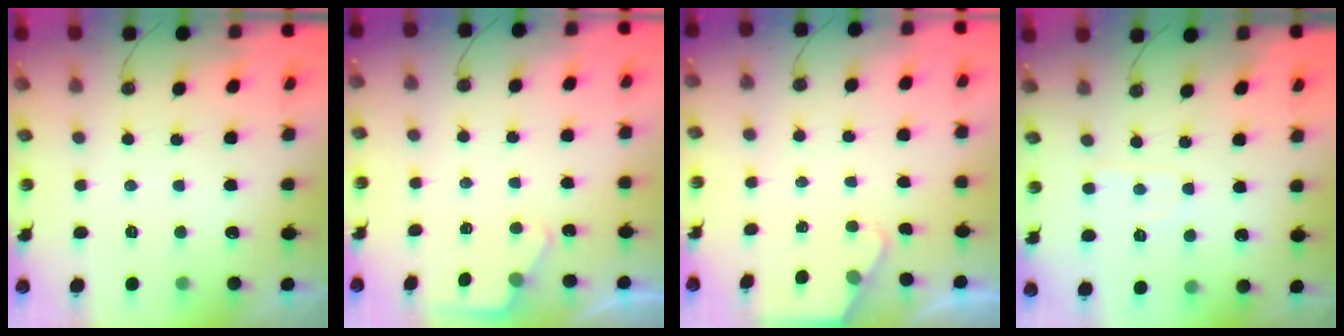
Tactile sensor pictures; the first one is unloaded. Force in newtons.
{"total": 2.7, "press": 2.7, "slide": 0.4}
{"total": 1.7, "press": 1.7, "slide": 0.3}
{"total": 5.1, "press": 5.0, "slide": 0.7}